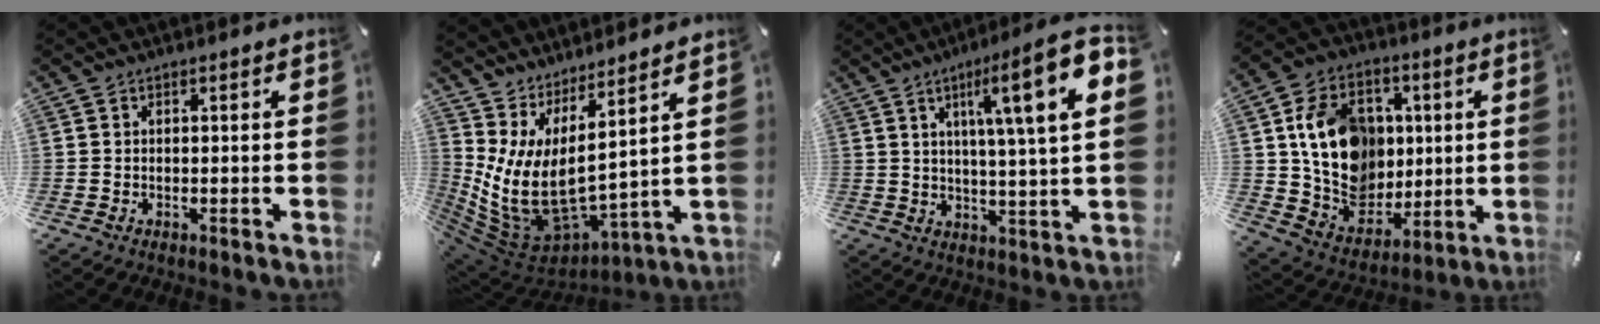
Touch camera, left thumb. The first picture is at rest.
{"total": 9.5, "force": [1.8, 4.9, 7.9], "torque": [-0.198, -0.063, 0.032]}
{"total": 14.6, "force": [5.4, 1.3, 13.5], "torque": [-0.214, -0.020, 0.071]}
{"total": 16.7, "force": [2.8, 14.0, 8.5], "torque": [-0.135, 0.000, 0.069]}